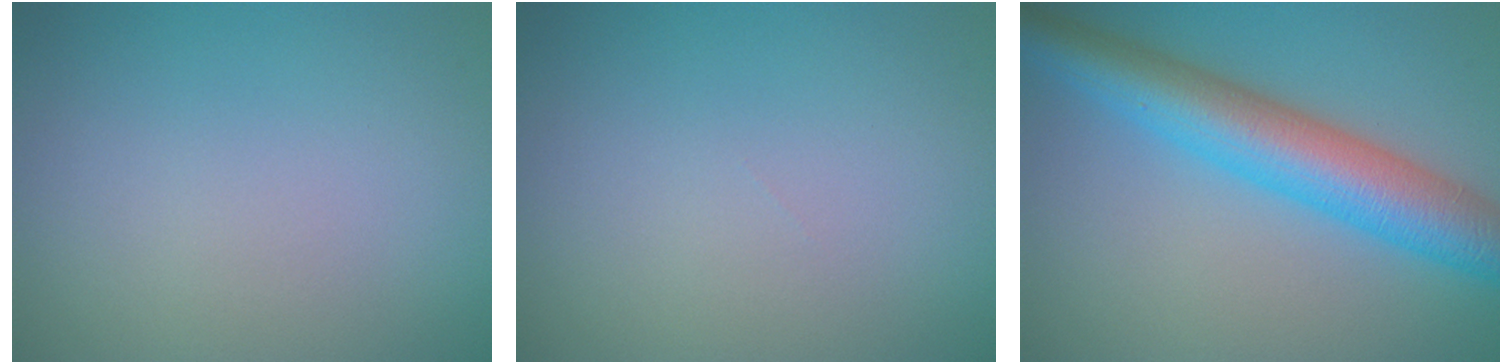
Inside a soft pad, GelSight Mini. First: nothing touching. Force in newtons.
{"total": 0.0}
{"total": 8.1, "press": 8.1, "slide": 0.1}